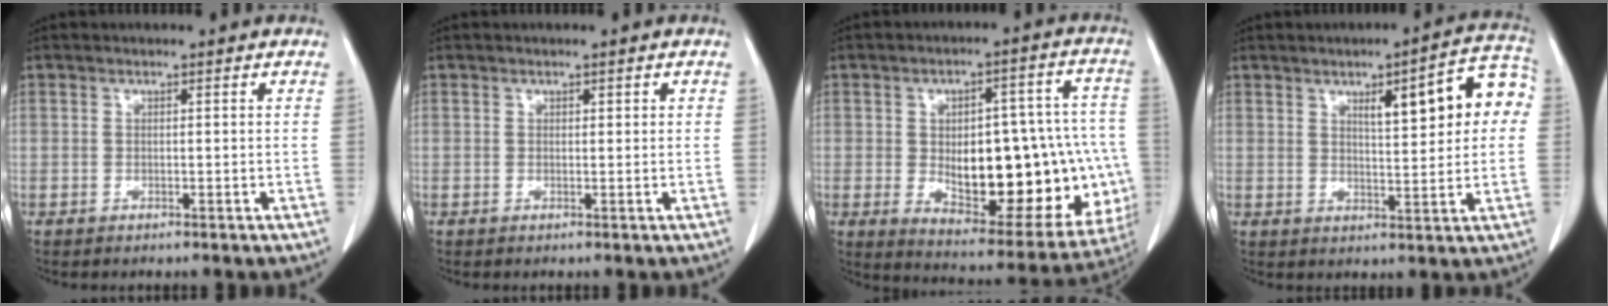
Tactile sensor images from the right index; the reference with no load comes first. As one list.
[{"total": 0.6, "force": [0.3, 0.3, 0.4], "torque": [0.000, 0.001, 0.002]}, {"total": 25.1, "force": [-3.6, 10.2, 22.6], "torque": [-0.250, 0.023, -0.018]}, {"total": 10.9, "force": [2.8, 2.6, 10.2], "torque": [-0.131, 0.029, 0.036]}]